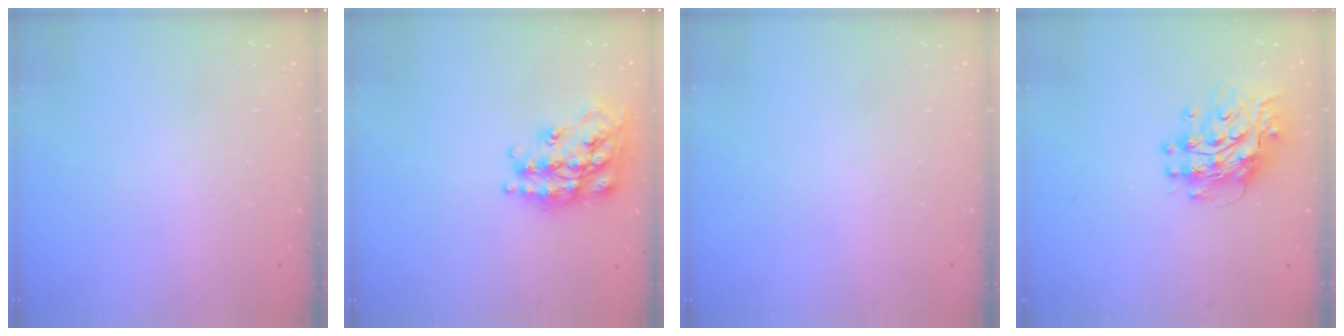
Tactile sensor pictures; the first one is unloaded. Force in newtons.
{"total": 20.4, "press": 20.4, "slide": 1.4}
{"total": 0.0}
{"total": 10.7, "press": 10.7, "slide": 0.9}